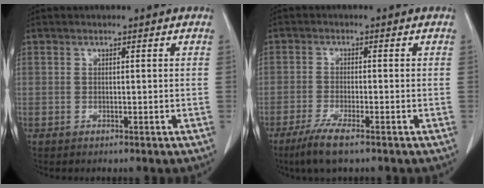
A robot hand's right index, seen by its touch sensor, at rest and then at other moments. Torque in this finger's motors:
{"motor_torque": [0.38, -0.34, 0.23, 0.08]}